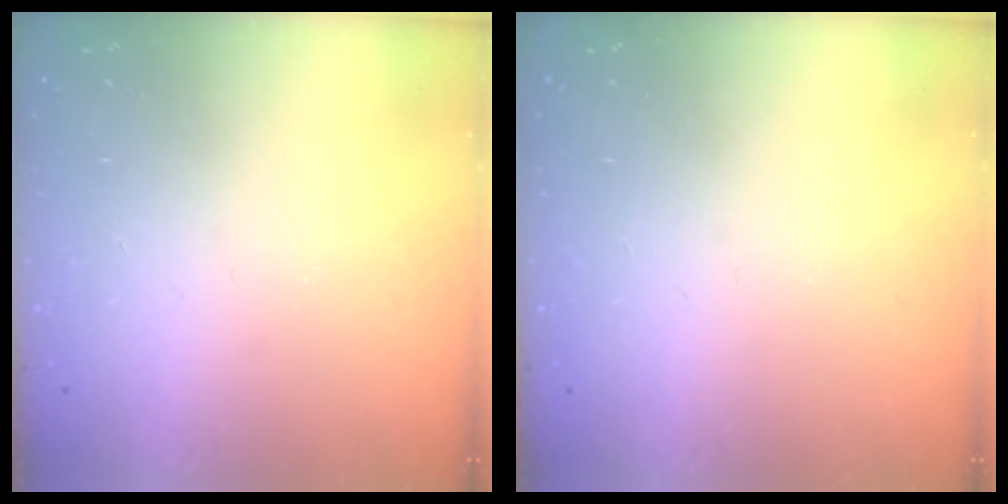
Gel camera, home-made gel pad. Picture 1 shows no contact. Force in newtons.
{"total": 0.0}